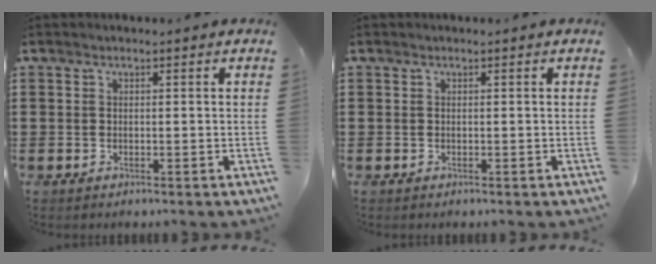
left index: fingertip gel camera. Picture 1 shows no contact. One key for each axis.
{"total": 0.0}